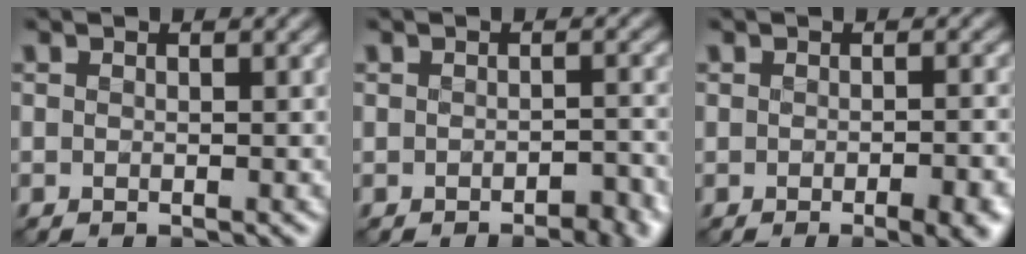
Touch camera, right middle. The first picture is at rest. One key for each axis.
{"total": 3.0, "fx": -1.8, "fy": 1.5, "fz": 1.9, "tx": -0.019, "ty": 0.001, "tz": -0.014}
{"total": 4.3, "fx": -2.3, "fy": 1.4, "fz": 3.3, "tx": -0.038, "ty": 0.000, "tz": -0.018}